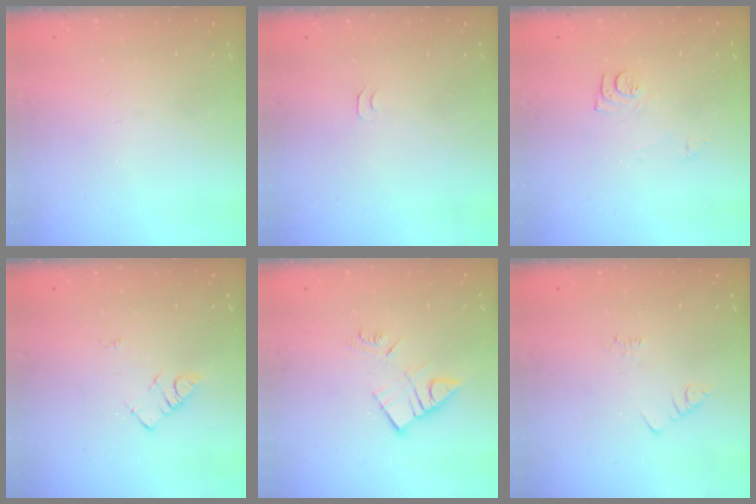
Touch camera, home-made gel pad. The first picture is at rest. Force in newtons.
{"total": 5.1, "press": 5.1, "slide": 0.5}
{"total": 7.7, "press": 7.7, "slide": 0.8}
{"total": 3.9, "press": 3.9, "slide": 0.5}
{"total": 8.9, "press": 8.9, "slide": 0.5}
{"total": 2.2, "press": 2.1, "slide": 0.4}